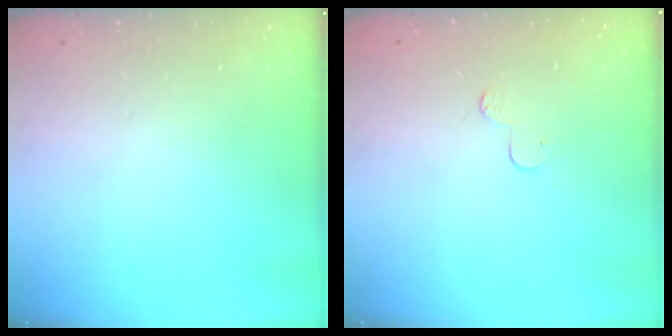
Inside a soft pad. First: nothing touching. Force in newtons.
{"total": 3.3, "press": 3.3, "slide": 0.3}